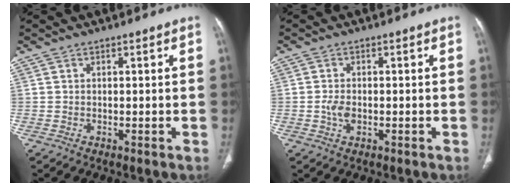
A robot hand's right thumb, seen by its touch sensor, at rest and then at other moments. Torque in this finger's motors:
{"motor_torque": [2.46, 2.33, -0.01, -0.25, 0.02]}